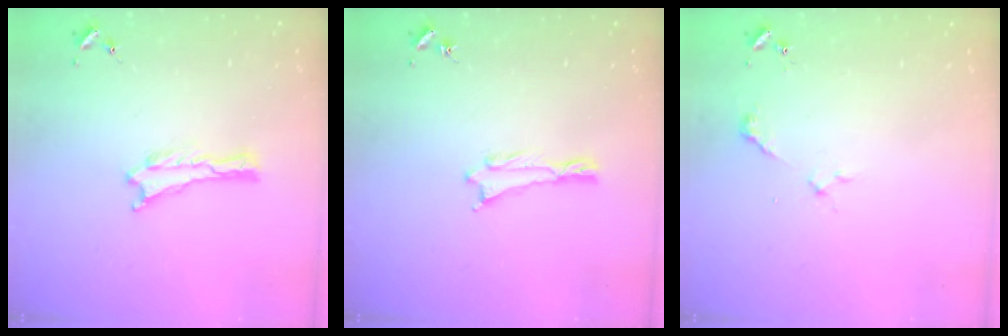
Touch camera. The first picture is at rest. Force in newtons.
{"total": 0.5, "press": 0.5, "slide": 0.2}
{"total": 2.3, "press": 2.3, "slide": 0.1}